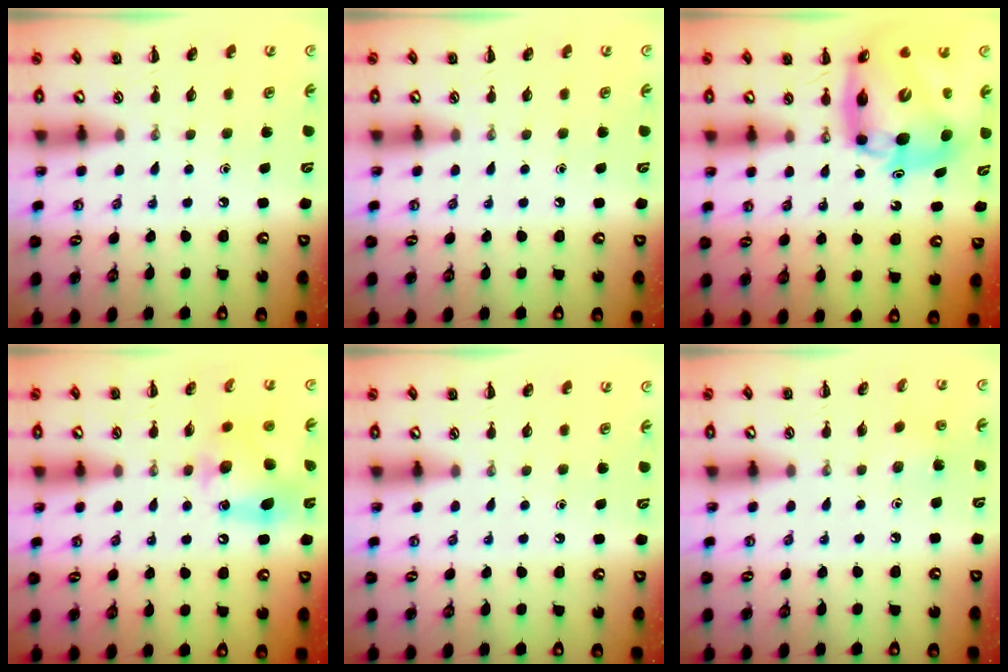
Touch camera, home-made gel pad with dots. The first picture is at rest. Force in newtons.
{"total": 0.0}
{"total": 12.3, "press": 12.0, "slide": 2.6}
{"total": 12.1, "press": 11.9, "slide": 1.6}
{"total": 0.0}
{"total": 2.9, "press": 2.7, "slide": 1.0}